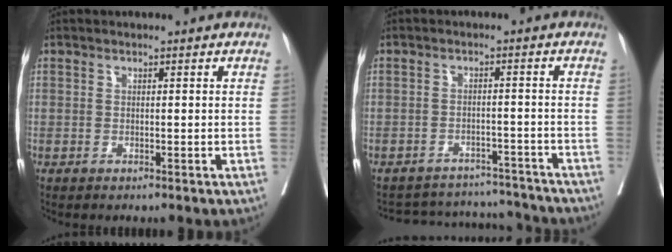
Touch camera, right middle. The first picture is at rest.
{"total": 10.7, "force": [-10.3, 2.8, 0.2], "torque": [0.001, 0.027, -0.130]}